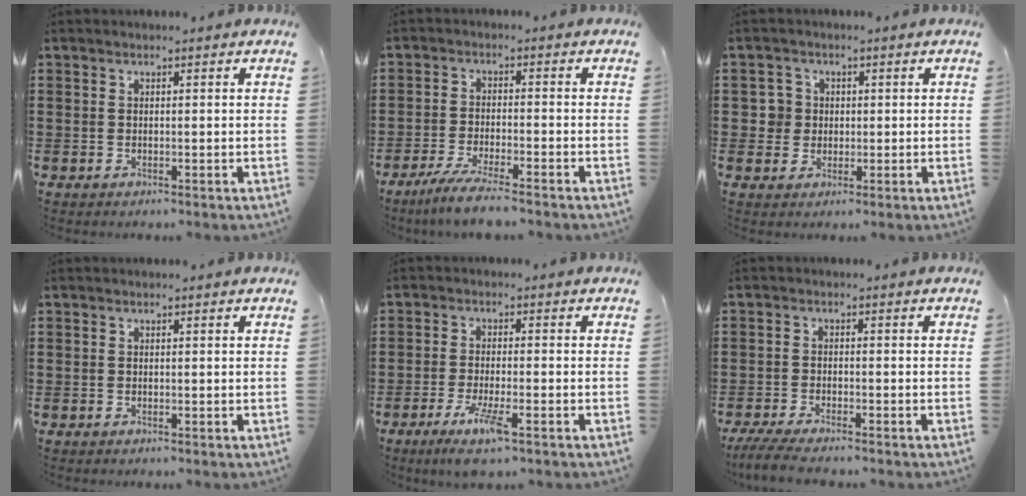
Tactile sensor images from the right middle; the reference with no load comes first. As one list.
[{"total": 5.0, "force": [-4.3, -0.2, 2.5], "torque": [-0.056, -0.017, -0.082]}, {"total": 1.3, "force": [0.1, 1.3, 0.2], "torque": [-0.009, 0.004, 0.002]}, {"total": 0.0}, {"total": 4.9, "force": [-2.9, 0.6, 4.0], "torque": [-0.083, -0.012, -0.051]}, {"total": 4.1, "force": [-3.8, 0.2, 1.6], "torque": [-0.047, -0.016, -0.078]}]